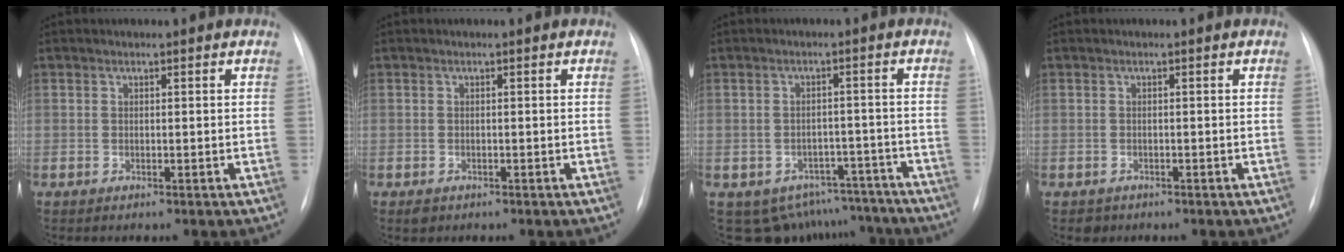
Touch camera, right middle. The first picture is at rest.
{"total": 1.0, "force": [-0.6, 0.7, 0.3], "torque": [-0.007, 0.001, -0.006]}
{"total": 10.3, "force": [-8.6, 5.6, 0.6], "torque": [0.007, 0.031, -0.097]}
{"total": 1.3, "force": [-0.9, 1.0, 0.0], "torque": [-0.002, 0.002, -0.012]}